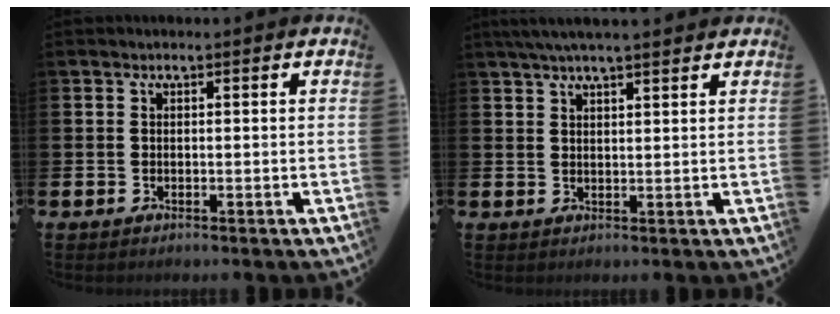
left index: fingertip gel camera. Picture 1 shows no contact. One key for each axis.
{"total": 4.0, "fx": 3.5, "fy": 0.3, "fz": 1.8, "tx": -0.040, "ty": -0.003, "tz": 0.064}